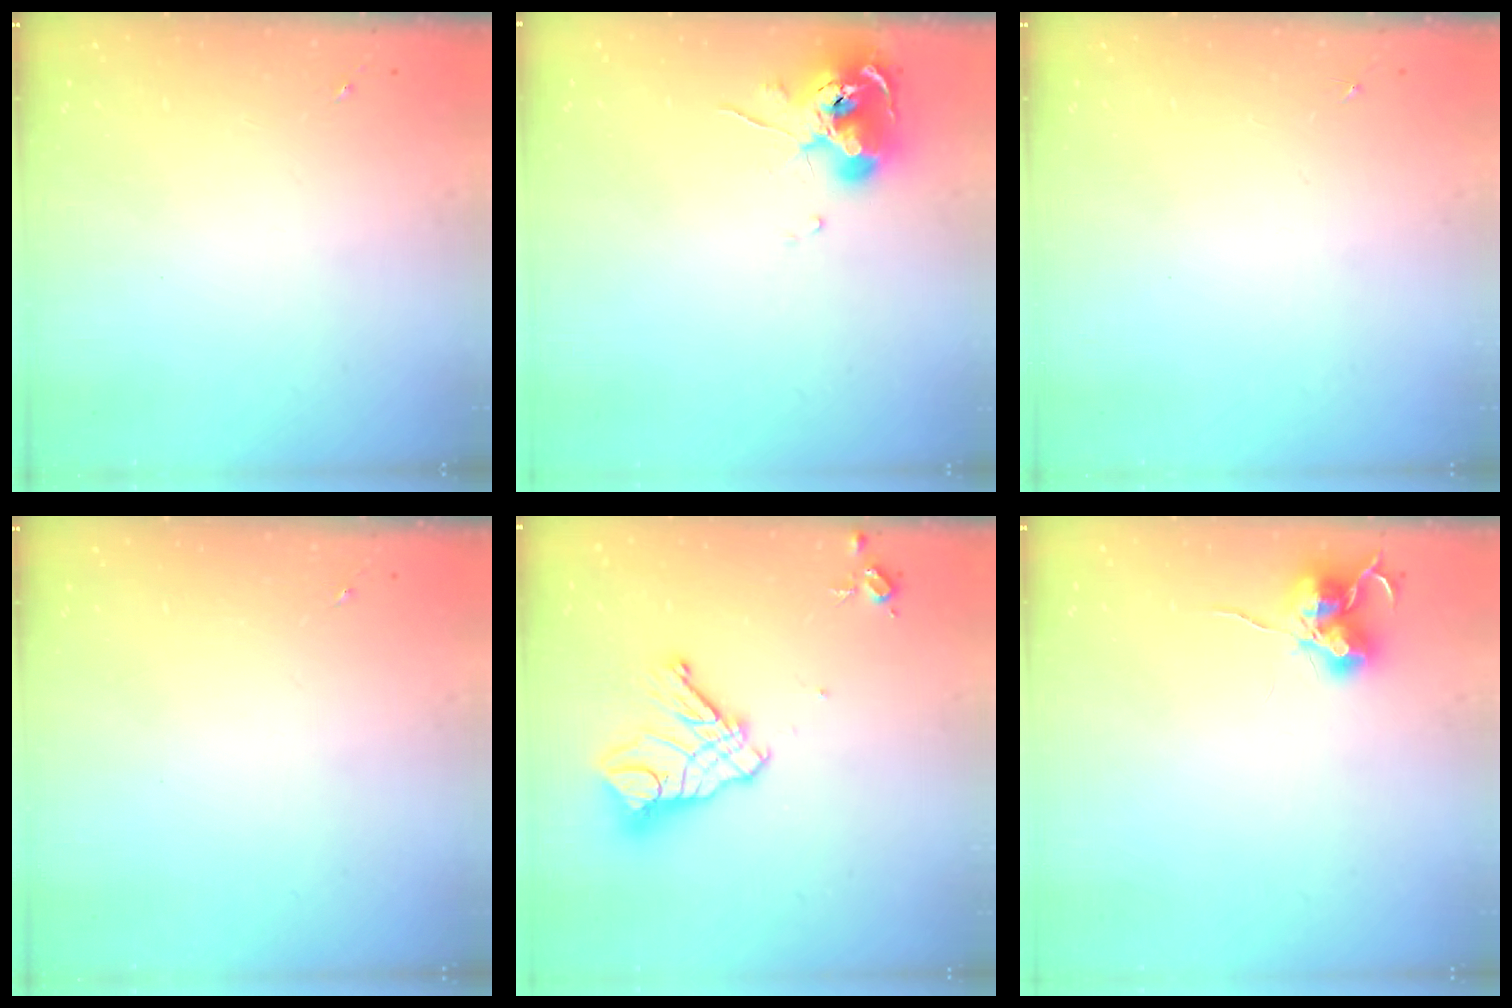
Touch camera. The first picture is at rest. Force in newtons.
{"total": 10.3, "press": 10.2, "slide": 1.5}
{"total": 0.0}
{"total": 0.0}
{"total": 14.6, "press": 14.6, "slide": 1.5}
{"total": 10.9, "press": 10.8, "slide": 0.8}